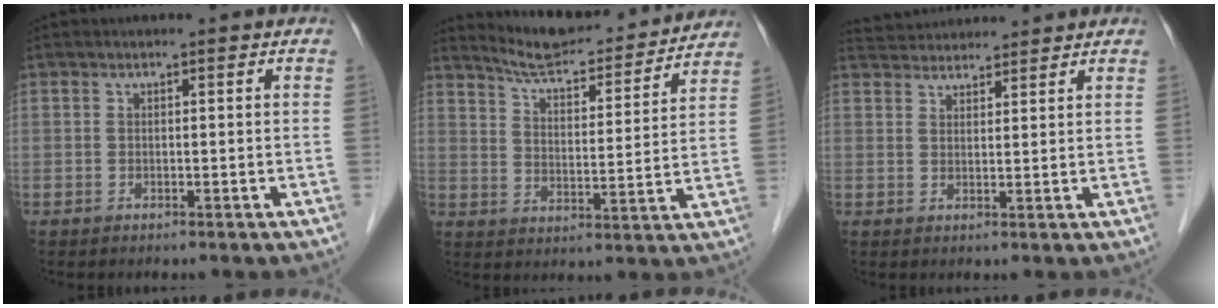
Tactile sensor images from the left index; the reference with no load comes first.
{"total": 15.4, "force": [14.7, 2.2, 4.1], "torque": [-0.058, -0.008, 0.204]}
{"total": 7.2, "force": [7.0, 1.2, 1.3], "torque": [-0.025, 0.033, 0.109]}